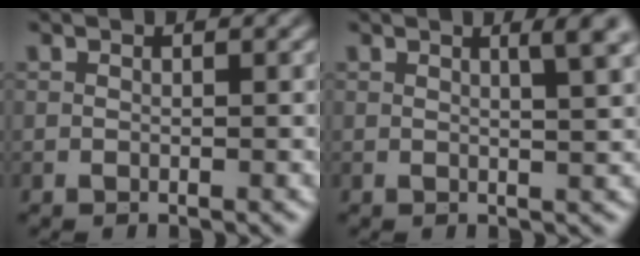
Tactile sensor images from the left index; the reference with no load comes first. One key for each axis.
{"total": 2.7, "fx": 1.2, "fy": 0.5, "fz": 2.4, "tx": -0.023, "ty": 0.010, "tz": 0.015}